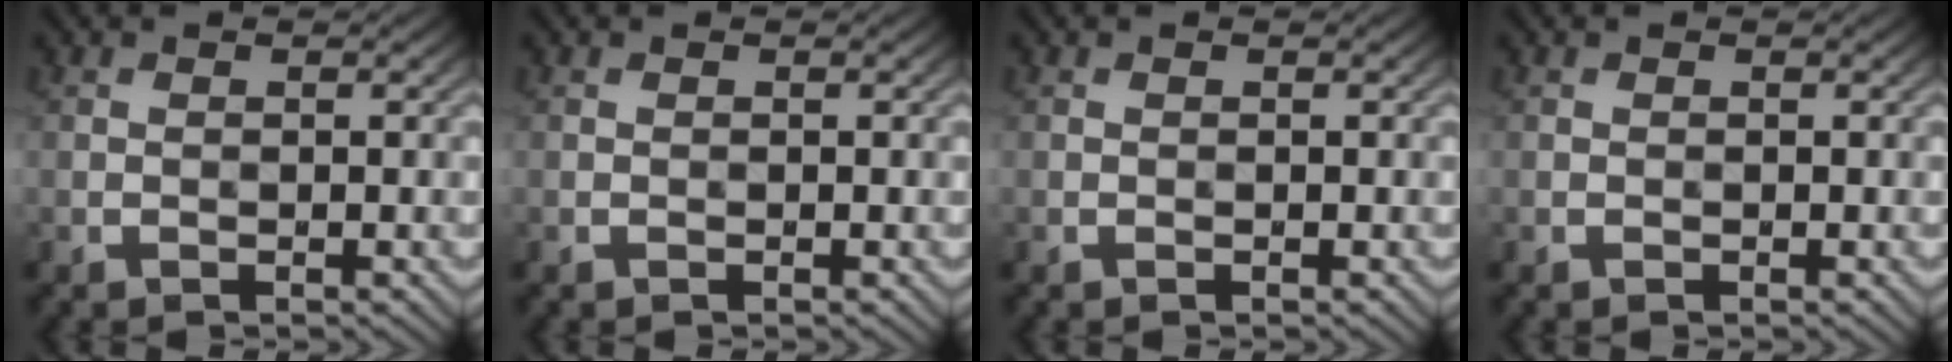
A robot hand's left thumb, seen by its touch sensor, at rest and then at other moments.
{"total": 0.0}
{"total": 0.0}
{"total": 0.0}